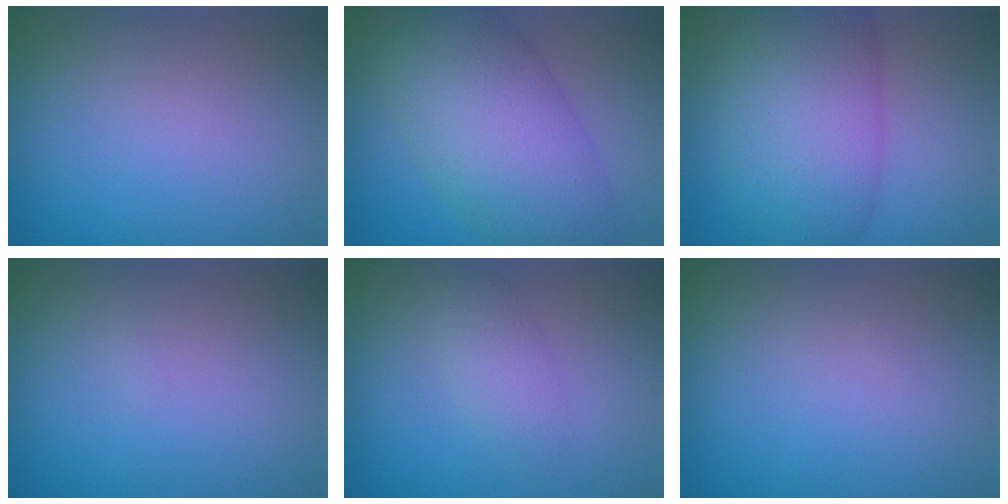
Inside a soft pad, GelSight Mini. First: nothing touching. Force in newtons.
{"total": 9.0, "press": 9.0, "slide": 0.2}
{"total": 8.7, "press": 8.6, "slide": 0.2}
{"total": 0.0}
{"total": 2.0, "press": 2.0, "slide": 0.1}
{"total": 0.0}